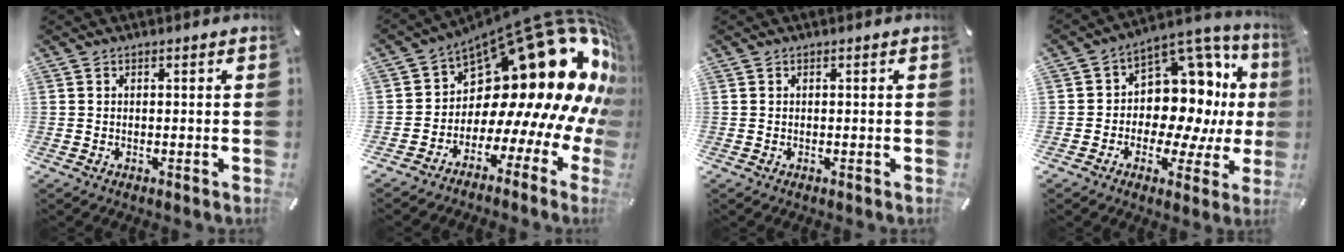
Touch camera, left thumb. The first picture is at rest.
{"total": 26.1, "force": [10.7, 12.3, 20.4], "torque": [-0.302, -0.124, 0.207]}
{"total": 0.0}
{"total": 14.5, "force": [2.8, 10.9, 9.2], "torque": [-0.109, -0.046, 0.053]}